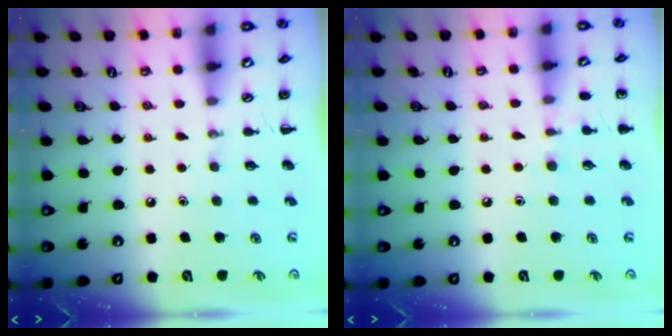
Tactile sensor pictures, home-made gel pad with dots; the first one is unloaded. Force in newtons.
{"total": 6.2, "press": 5.9, "slide": 1.7}